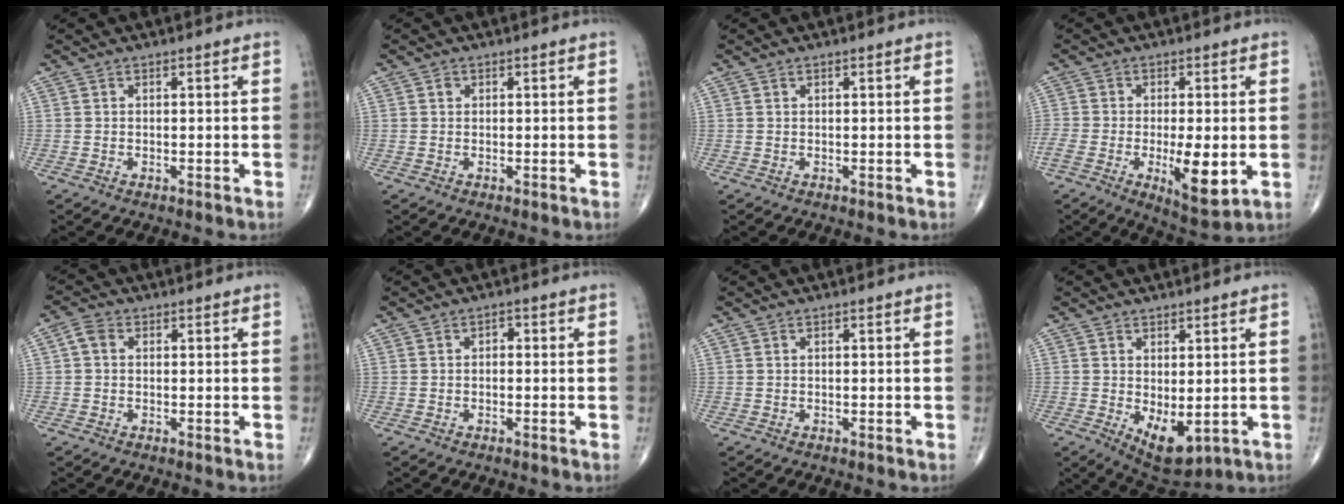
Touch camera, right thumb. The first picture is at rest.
{"total": 0.7, "force": [0.2, 0.6, 0.3], "torque": [-0.001, 0.000, 0.004]}
{"total": 0.0}
{"total": 12.4, "force": [-3.1, 4.7, 11.1], "torque": [-0.198, -0.014, -0.044]}
{"total": 2.6, "force": [0.3, 2.0, 1.7], "torque": [-0.029, 0.010, 0.003]}
{"total": 1.0, "force": [-0.2, 0.8, 0.6], "torque": [-0.001, 0.003, -0.008]}
{"total": 0.0}
{"total": 7.5, "force": [-1.2, 3.8, 6.4], "torque": [-0.087, -0.012, 0.001]}